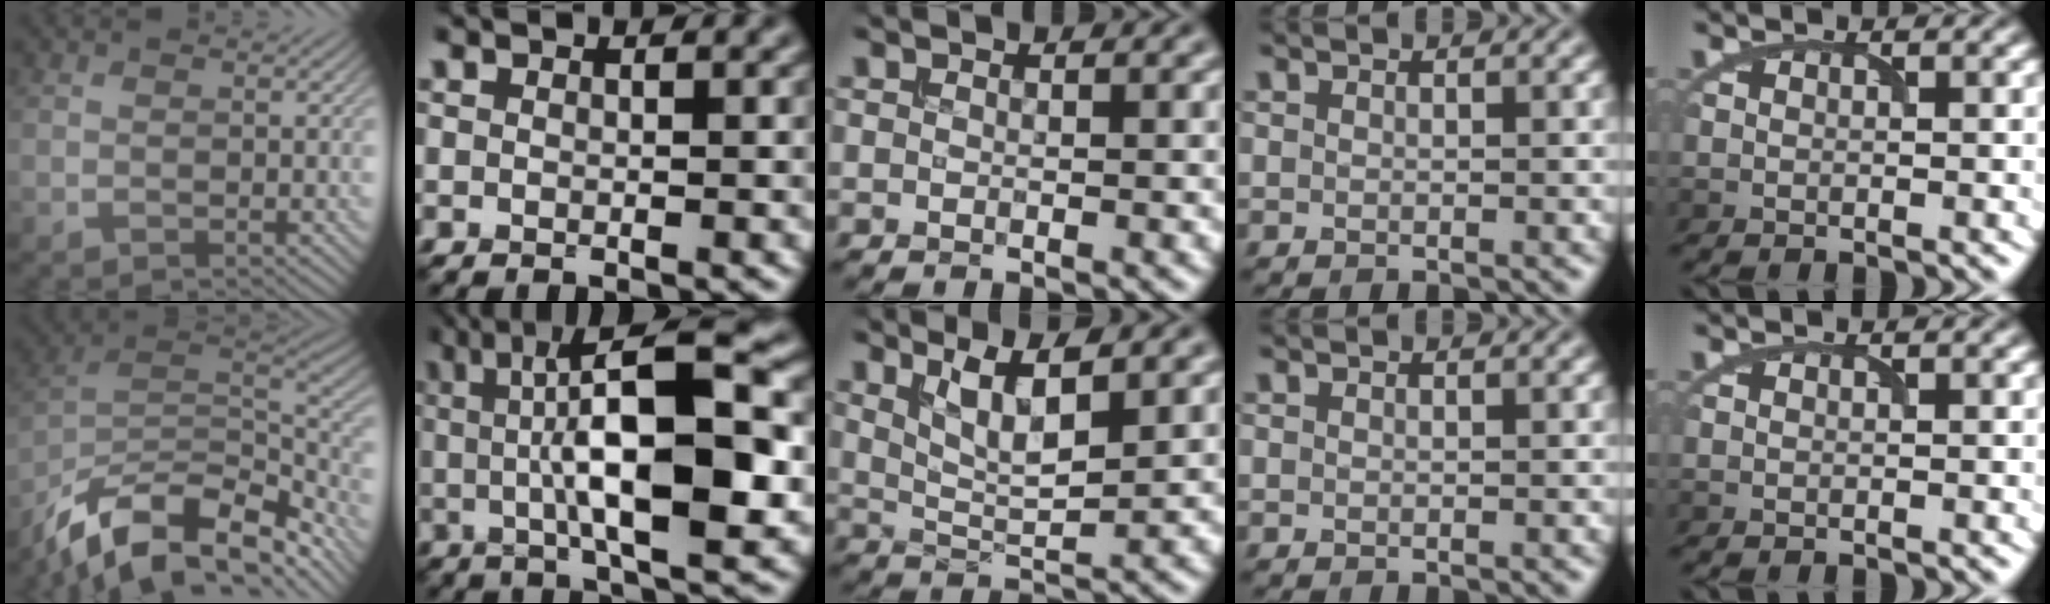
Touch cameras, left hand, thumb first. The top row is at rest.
{"thumb": {"total": 15.1, "force": [-10.4, 6.7, 8.6], "torque": [-0.206, -0.010, -0.180]}, "index": {"total": 13.3, "force": [0.9, 3.8, 12.7], "torque": [-0.183, 0.016, 0.006]}, "middle": {"total": 4.0, "force": [2.1, 1.1, 3.2], "torque": [-0.063, -0.006, 0.041]}}